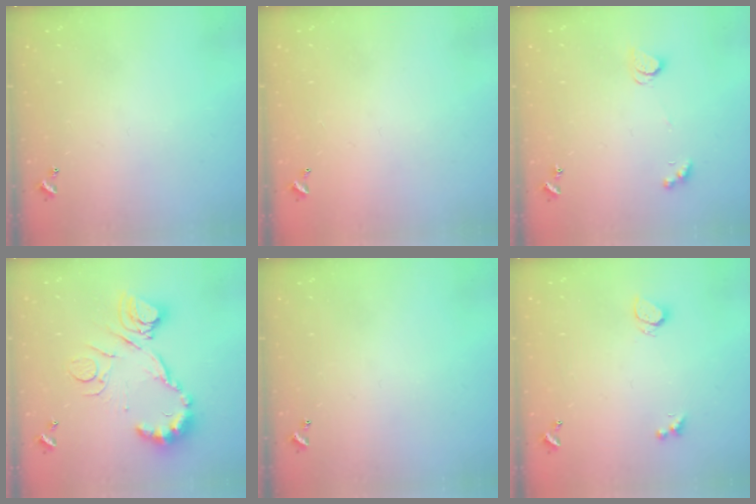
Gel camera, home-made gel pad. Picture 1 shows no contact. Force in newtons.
{"total": 3.0, "press": 3.0, "slide": 0.1}
{"total": 2.2, "press": 2.2, "slide": 0.4}
{"total": 15.9, "press": 15.8, "slide": 1.0}
{"total": 0.0}
{"total": 1.8, "press": 1.7, "slide": 0.6}